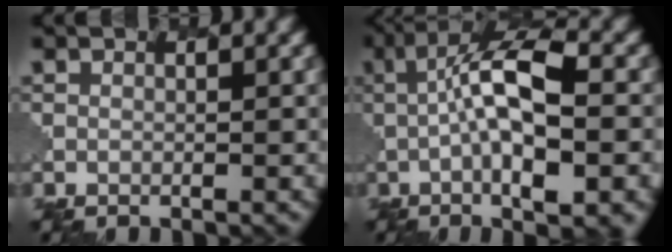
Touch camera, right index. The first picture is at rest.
{"total": 9.7, "force": [-0.5, 2.6, 9.3], "torque": [-0.152, 0.012, -0.005]}